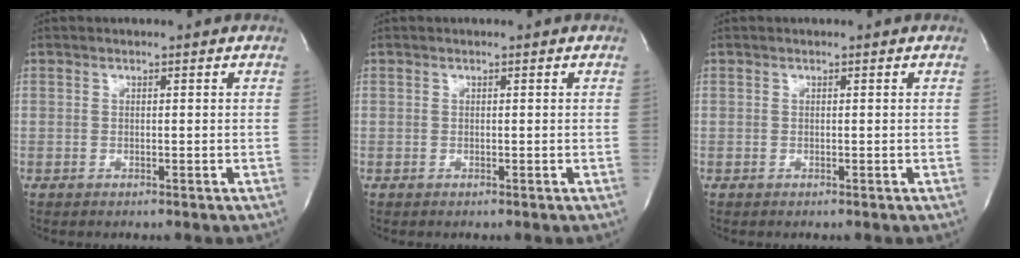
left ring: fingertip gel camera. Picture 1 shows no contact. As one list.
[{"total": 0.0}, {"total": 0.0}]